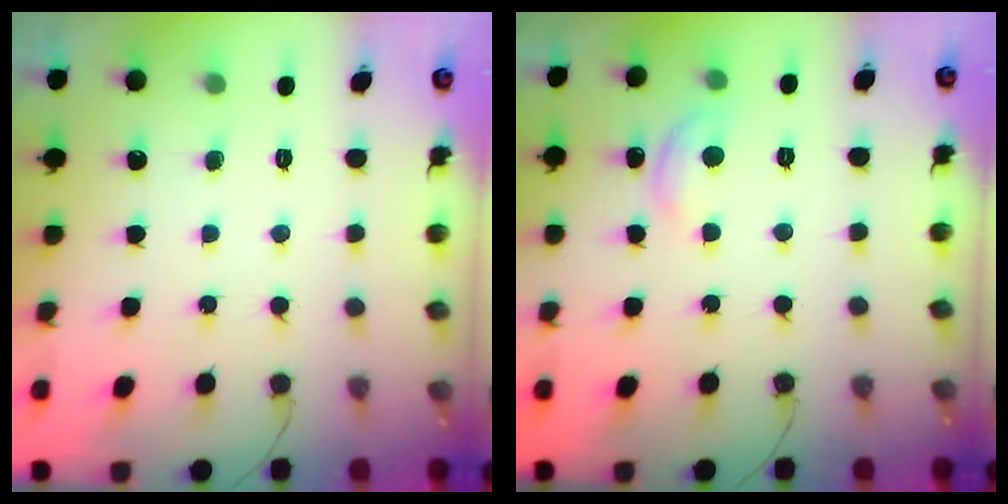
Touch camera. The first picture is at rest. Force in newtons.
{"total": 5.9, "press": 5.8, "slide": 0.6}